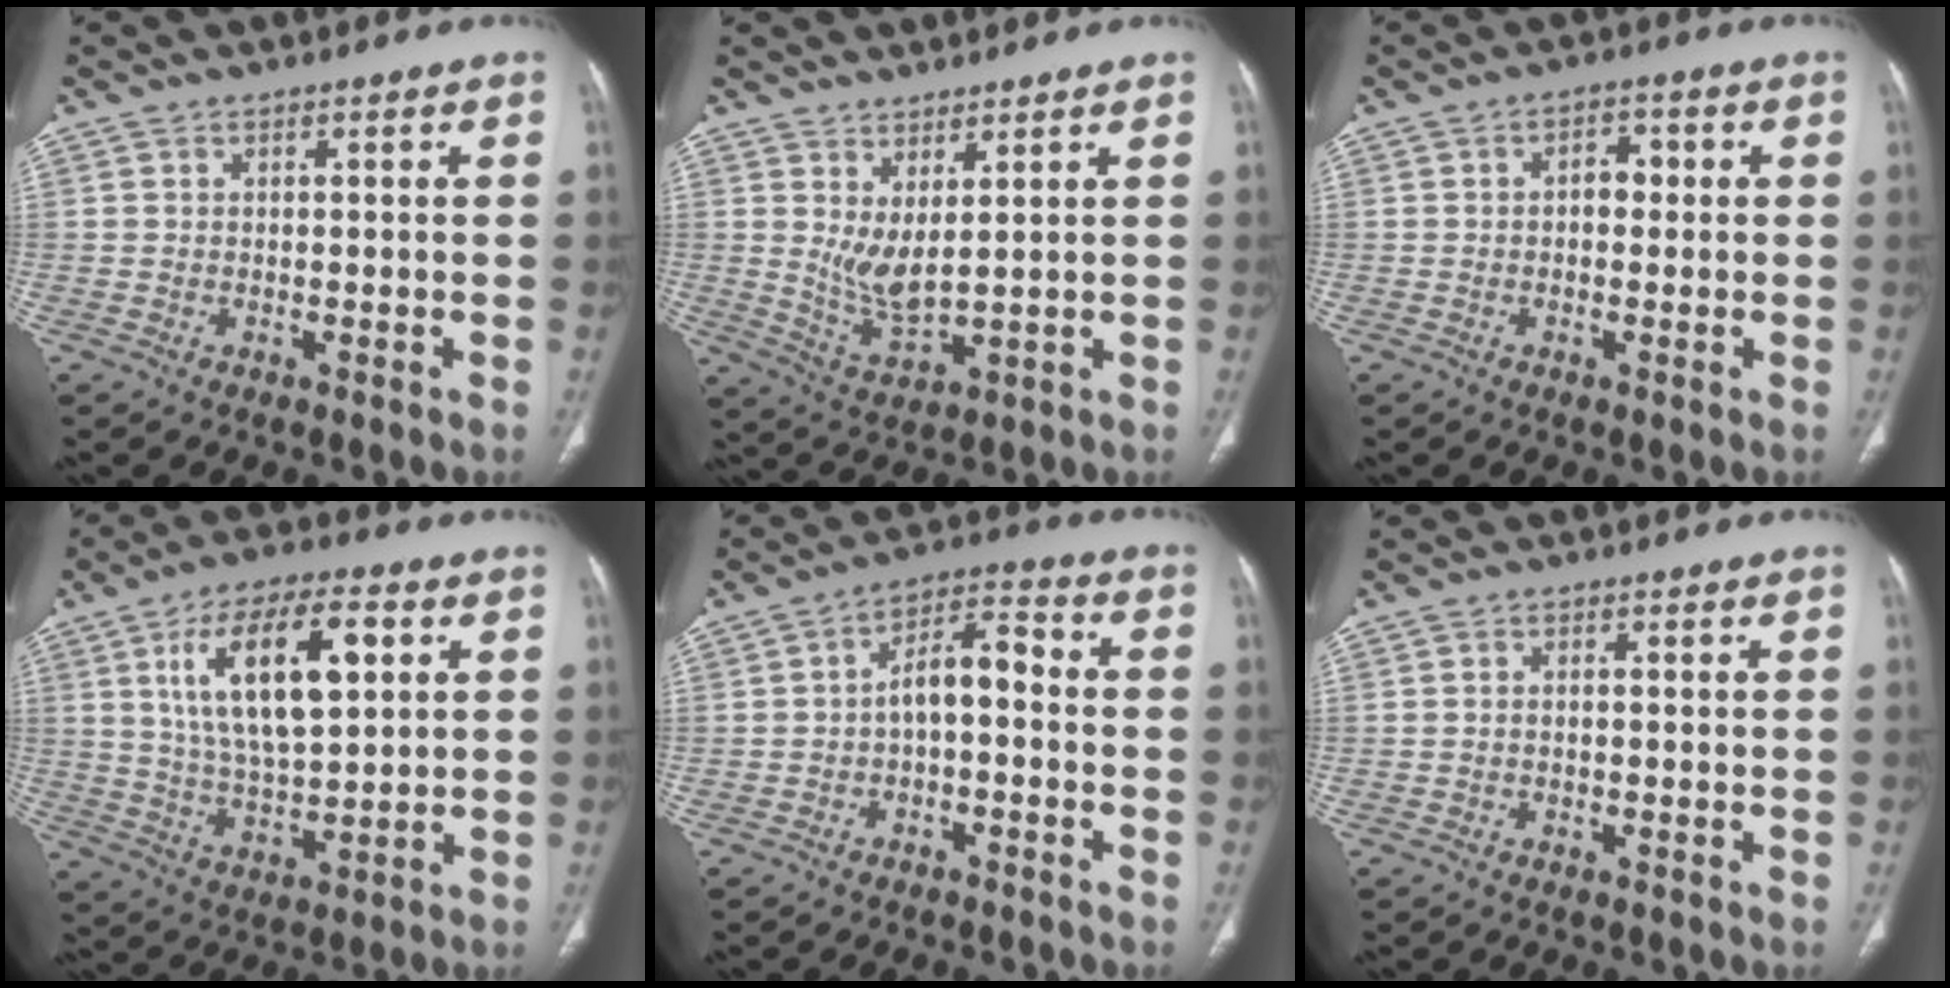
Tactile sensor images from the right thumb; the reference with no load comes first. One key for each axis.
{"total": 5.5, "fx": 2.1, "fy": 1.6, "fz": 4.8, "tx": -0.098, "ty": -0.033, "tz": 0.051}
{"total": 3.2, "fx": 0.1, "fy": 2.2, "fz": 2.3, "tx": -0.019, "ty": 0.013, "tz": -0.005}
{"total": 17.2, "fx": 5.1, "fy": 7.5, "fz": 14.7, "tx": -0.243, "ty": -0.002, "tz": 0.092}
{"total": 7.3, "fx": -1.2, "fy": 3.6, "fz": 6.3, "tx": -0.099, "ty": 0.043, "tz": -0.029}
{"total": 0.9, "fx": -0.3, "fy": 0.5, "fz": 0.7, "tx": -0.013, "ty": 0.004, "tz": -0.006}